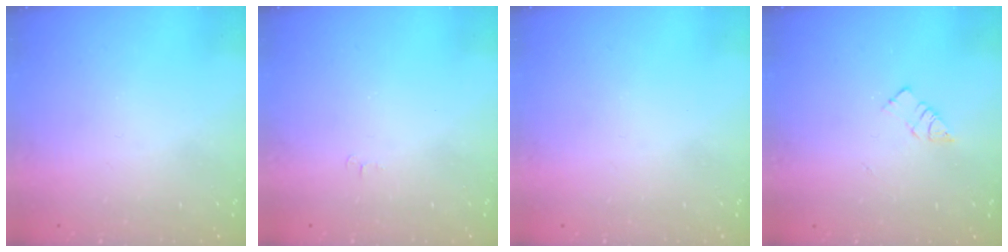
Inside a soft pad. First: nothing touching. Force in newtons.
{"total": 3.6, "press": 3.6, "slide": 0.4}
{"total": 0.0}
{"total": 5.1, "press": 5.1, "slide": 0.2}